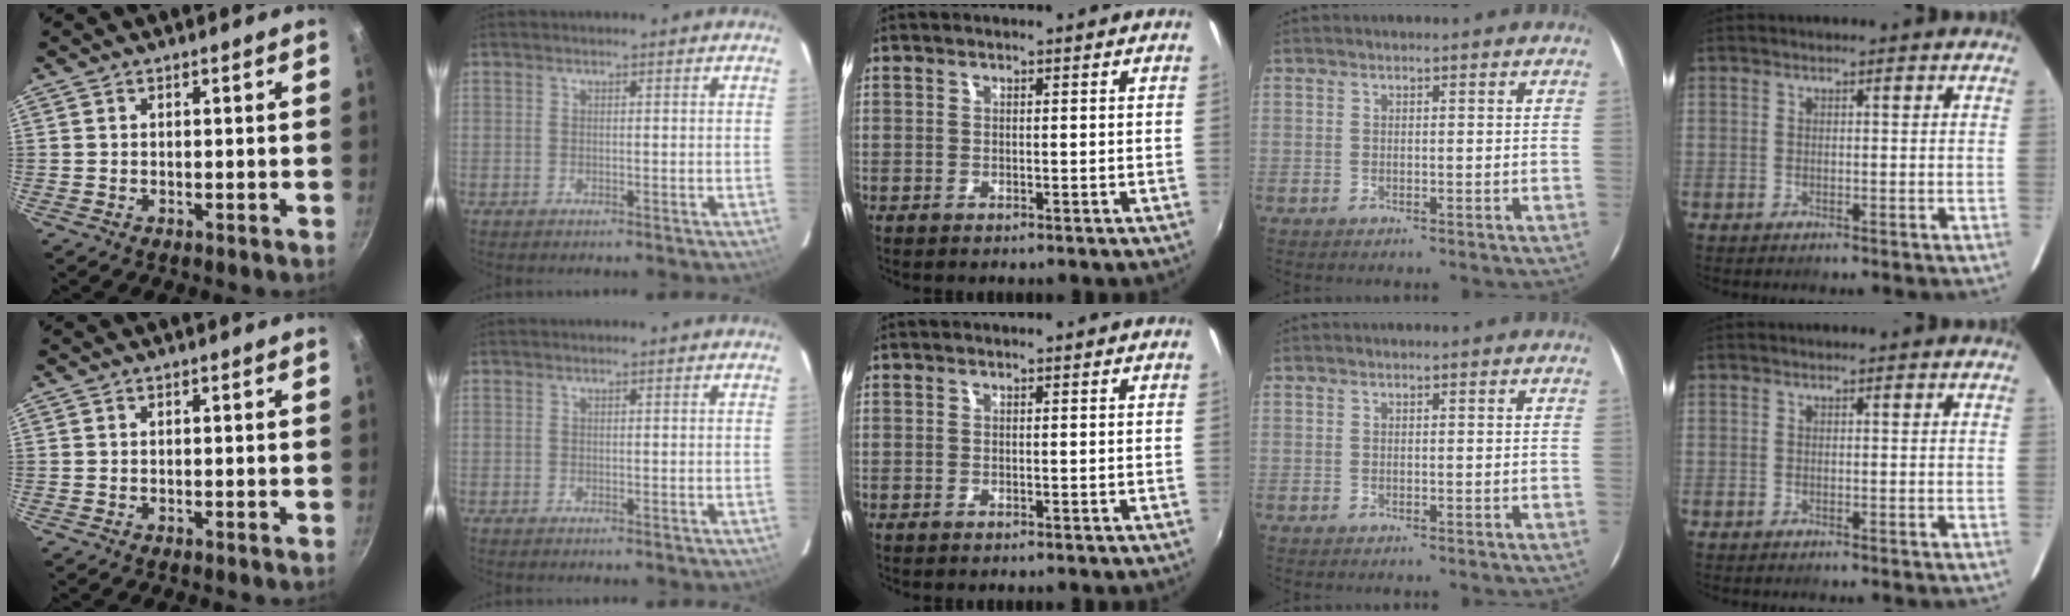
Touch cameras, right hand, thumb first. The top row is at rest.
{}